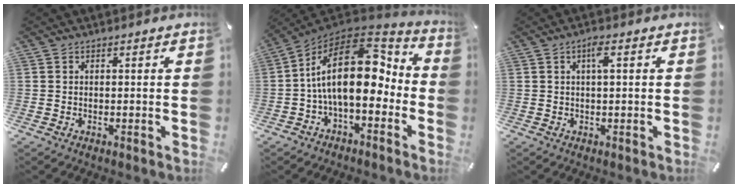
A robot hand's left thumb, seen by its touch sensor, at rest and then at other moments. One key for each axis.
{"total": 20.9, "fx": 1.1, "fy": 11.4, "fz": 17.5, "tx": -0.320, "ty": -0.005, "tz": 0.018}
{"total": 3.0, "fx": 0.8, "fy": 0.6, "fz": 2.8, "tx": -0.058, "ty": 0.005, "tz": 0.011}